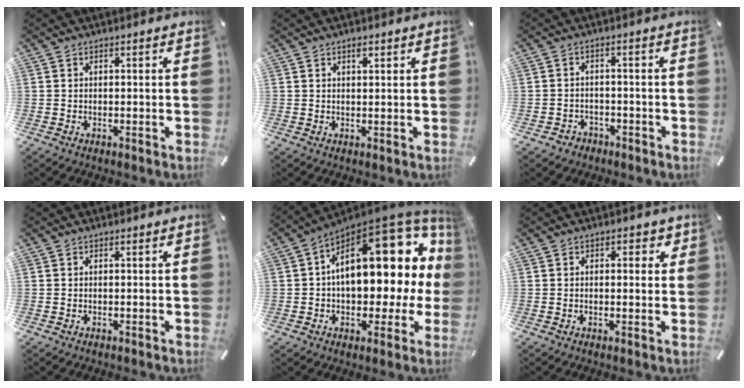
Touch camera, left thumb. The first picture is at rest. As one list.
[{"total": 1.5, "force": [0.9, 0.5, 1.0], "torque": [-0.022, 0.000, 0.017]}, {"total": 3.0, "force": [-2.0, 2.2, 0.3], "torque": [-0.005, 0.012, -0.042]}, {"total": 0.0}, {"total": 22.9, "force": [6.1, 12.6, 18.1], "torque": [-0.231, -0.054, 0.107]}, {"total": 1.7, "force": [0.4, 1.2, 1.2], "torque": [-0.010, 0.000, 0.003]}]